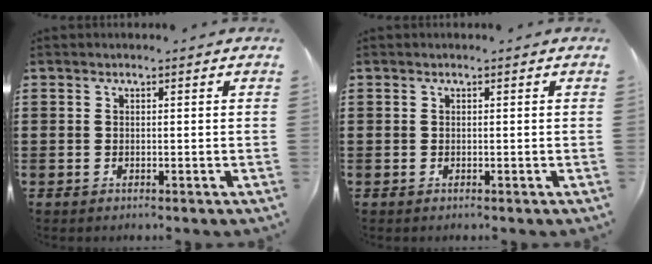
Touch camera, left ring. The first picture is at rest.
{"total": 0.0}